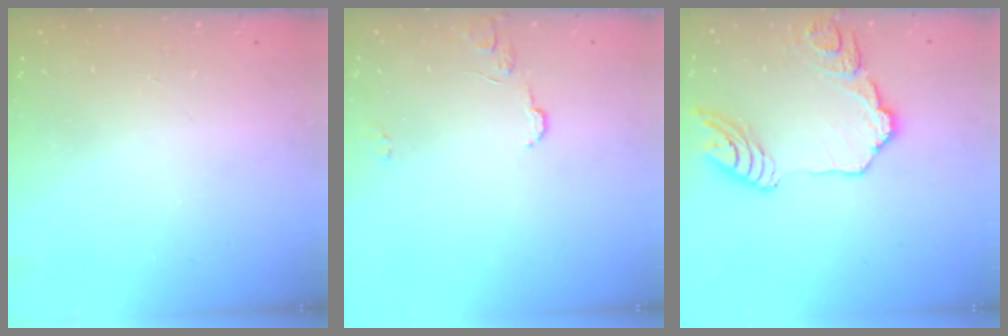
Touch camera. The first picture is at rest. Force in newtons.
{"total": 5.4, "press": 5.4, "slide": 0.4}
{"total": 16.2, "press": 16.1, "slide": 1.6}